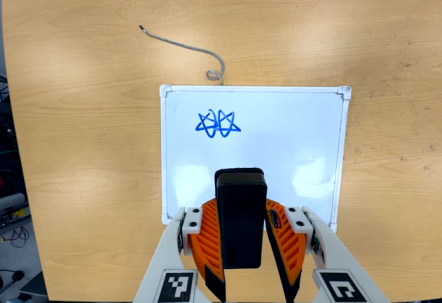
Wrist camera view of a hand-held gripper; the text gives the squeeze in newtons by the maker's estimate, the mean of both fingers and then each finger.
{"total": 6.6, "left": 5.8, "right": 7.5}